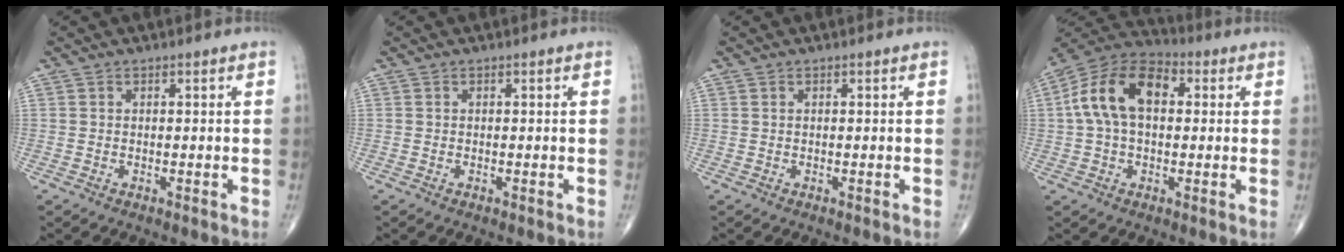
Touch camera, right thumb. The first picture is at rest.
{"total": 0.0}
{"total": 0.0}
{"total": 14.0, "force": [2.1, 8.6, 10.9], "torque": [-0.199, 0.035, 0.027]}